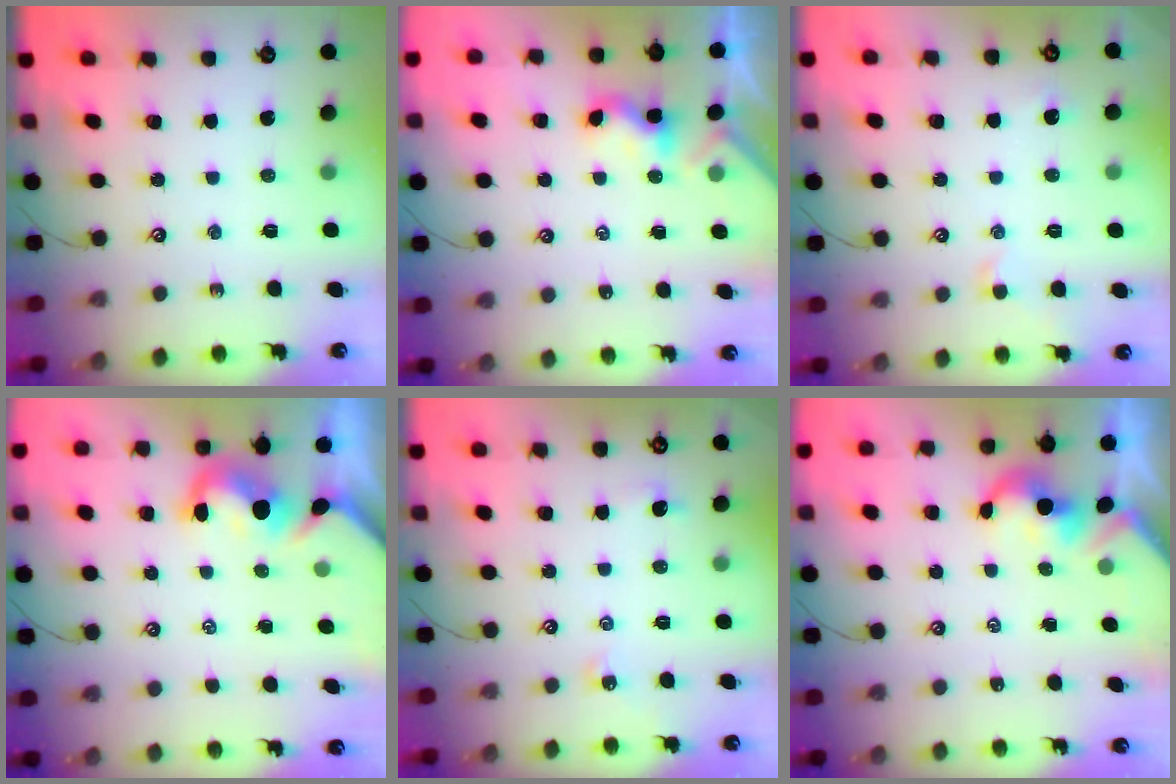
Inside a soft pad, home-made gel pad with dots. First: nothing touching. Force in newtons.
{"total": 2.3, "press": 2.3, "slide": 0.0}
{"total": 0.7, "press": 0.4, "slide": 0.6}
{"total": 1.4, "press": 1.1, "slide": 0.9}
{"total": 2.2, "press": 2.2, "slide": 0.4}
{"total": 2.4, "press": 2.3, "slide": 0.3}